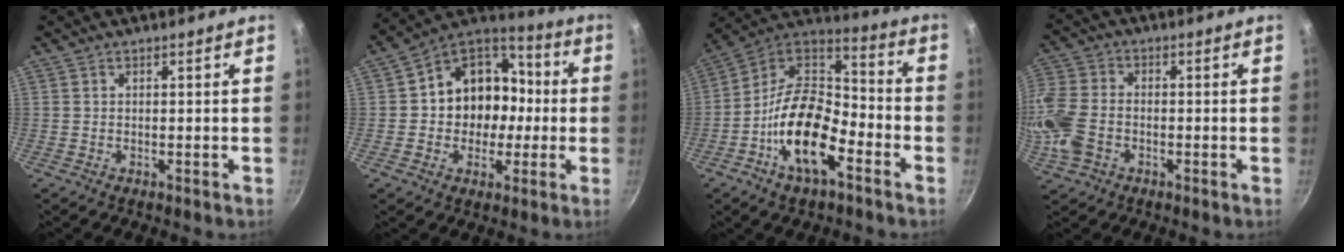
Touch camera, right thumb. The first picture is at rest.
{"total": 15.3, "force": [-0.8, 13.0, 8.0], "torque": [-0.081, 0.046, -0.024]}
{"total": 18.9, "force": [-7.6, 9.4, 14.5], "torque": [-0.239, 0.057, -0.157]}
{"total": 14.4, "force": [-3.7, 10.6, 9.0], "torque": [-0.221, 0.023, -0.087]}